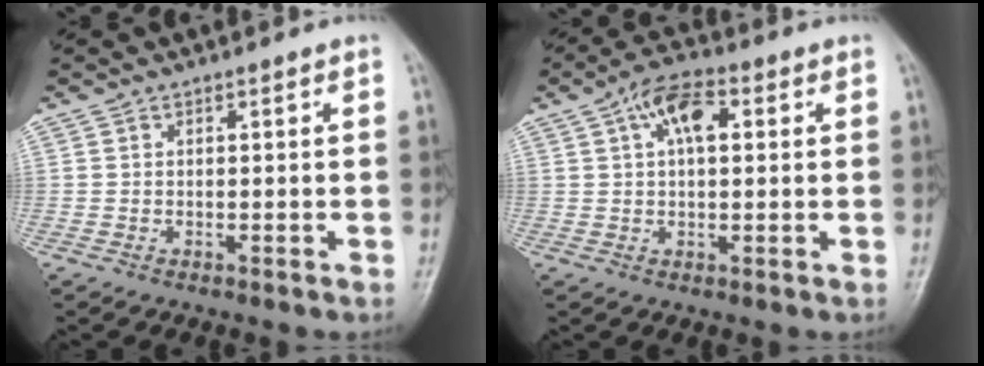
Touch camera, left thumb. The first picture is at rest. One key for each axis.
{"total": 7.9, "fx": 2.5, "fy": 4.0, "fz": 6.3, "tx": -0.106, "ty": 0.014, "tz": 0.034}